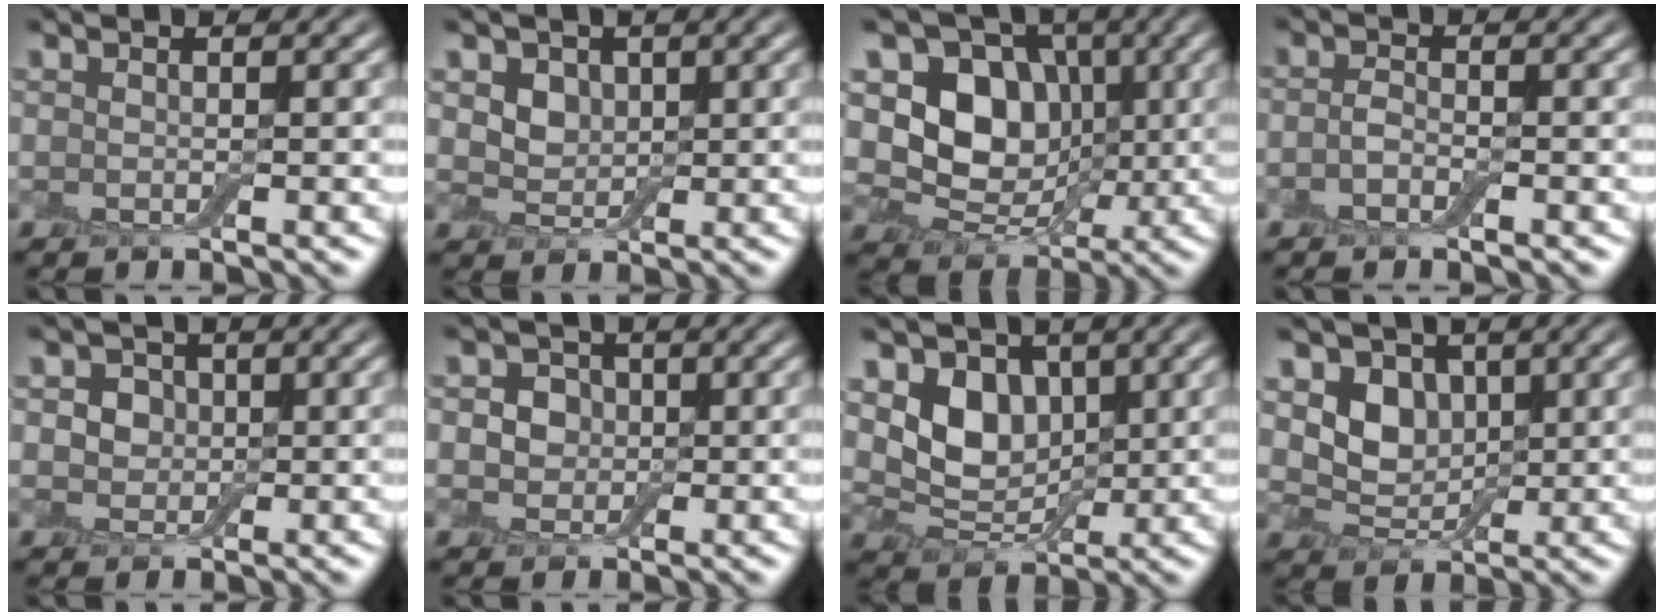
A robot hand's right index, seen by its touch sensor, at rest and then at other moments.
{"total": 3.2, "force": [1.2, 2.6, 1.5], "torque": [-0.039, -0.006, 0.024]}
{"total": 8.2, "force": [0.6, 6.7, 4.7], "torque": [-0.078, -0.008, -0.003]}
{"total": 1.3, "force": [-0.9, 0.6, 0.7], "torque": [-0.015, 0.000, -0.020]}
{"total": 3.5, "force": [0.9, 3.0, 1.5], "torque": [-0.023, 0.006, 0.001]}
{"total": 3.3, "force": [0.2, 3.0, 1.4], "torque": [-0.013, 0.003, -0.010]}
{"total": 5.0, "force": [1.0, 3.9, 2.9], "torque": [-0.055, -0.013, 0.013]}
{"total": 4.0, "force": [0.8, 3.3, 2.1], "torque": [-0.042, -0.010, 0.006]}